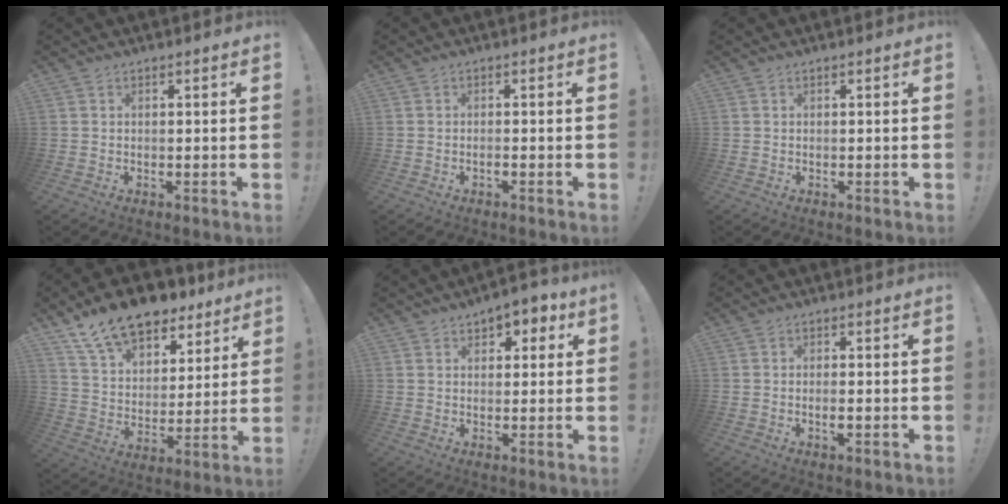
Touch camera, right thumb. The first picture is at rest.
{"total": 1.2, "force": [-1.0, 0.0, 0.7], "torque": [-0.020, 0.001, -0.017]}
{"total": 0.0}
{"total": 15.9, "force": [12.1, 8.1, 6.2], "torque": [-0.118, -0.081, 0.225]}
{"total": 4.1, "force": [1.9, 2.7, 2.4], "torque": [-0.014, -0.011, 0.028]}
{"total": 2.1, "force": [-0.8, 0.6, 1.9], "torque": [-0.031, 0.003, -0.013]}